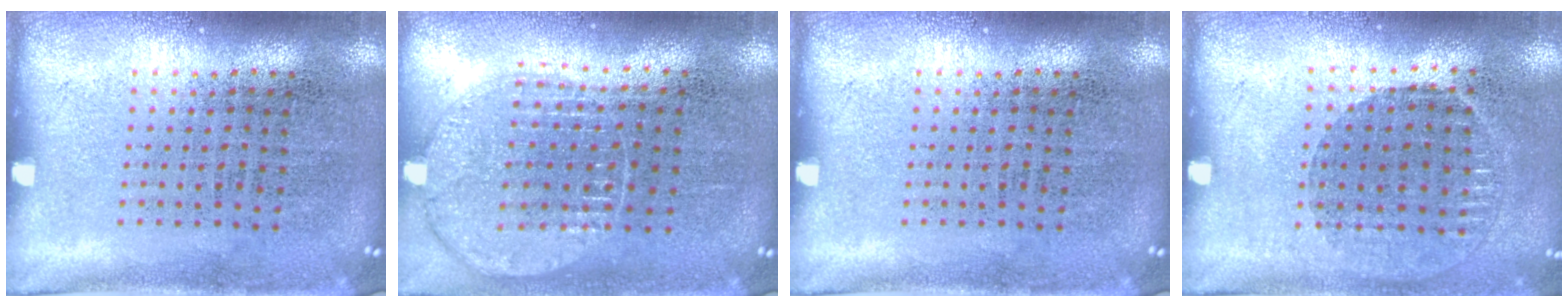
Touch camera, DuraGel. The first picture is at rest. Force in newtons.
{"total": 1.1, "press": 1.1, "slide": 0.1}
{"total": 0.0}
{"total": 0.9, "press": 0.8, "slide": 0.3}